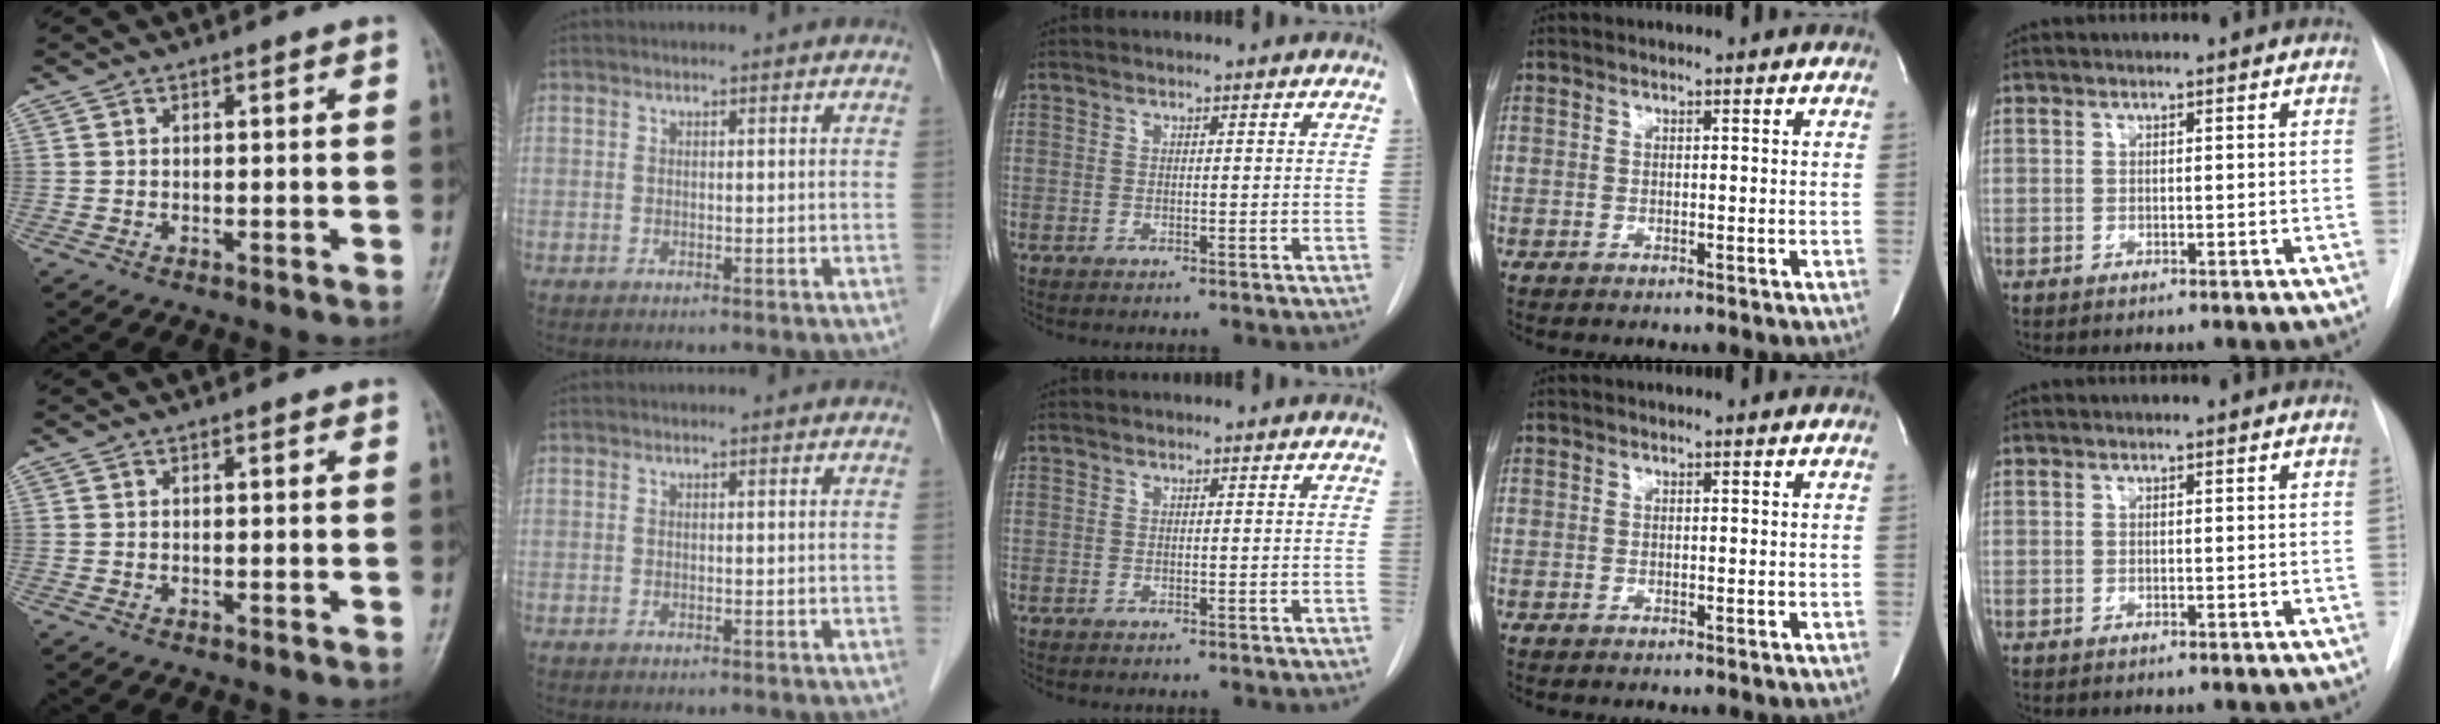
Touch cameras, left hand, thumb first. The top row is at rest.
{}